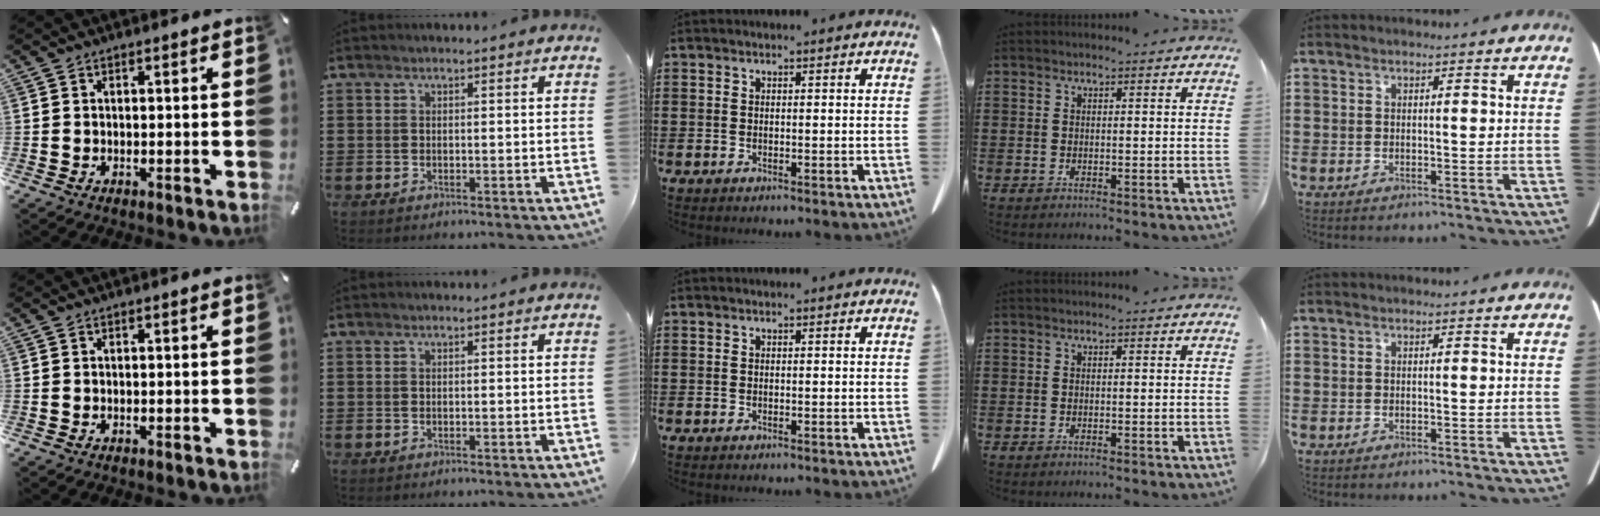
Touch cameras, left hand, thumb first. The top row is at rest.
{}